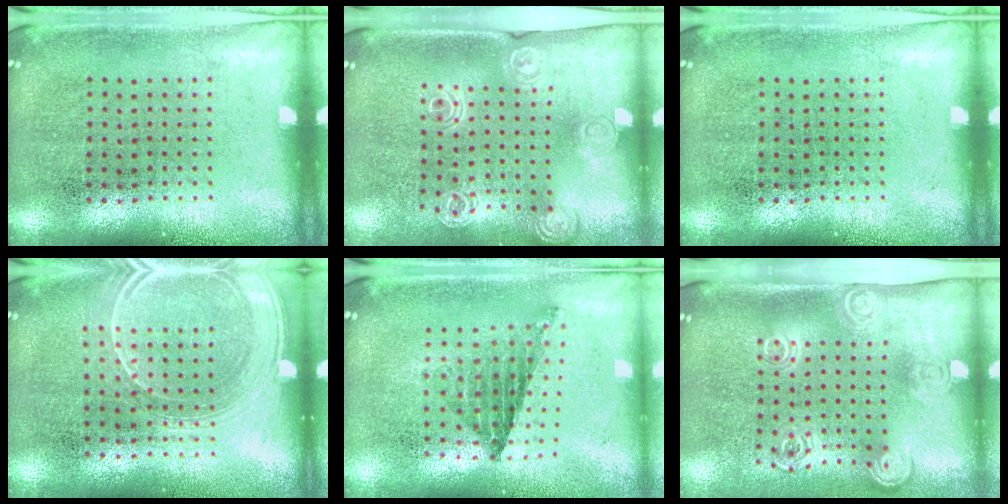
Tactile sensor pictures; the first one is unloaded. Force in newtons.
{"total": 1.3, "press": 1.3, "slide": 0.3}
{"total": 0.0}
{"total": 1.8, "press": 1.6, "slide": 0.7}
{"total": 0.8, "press": 0.8, "slide": 0.2}
{"total": 2.0, "press": 1.4, "slide": 1.4}